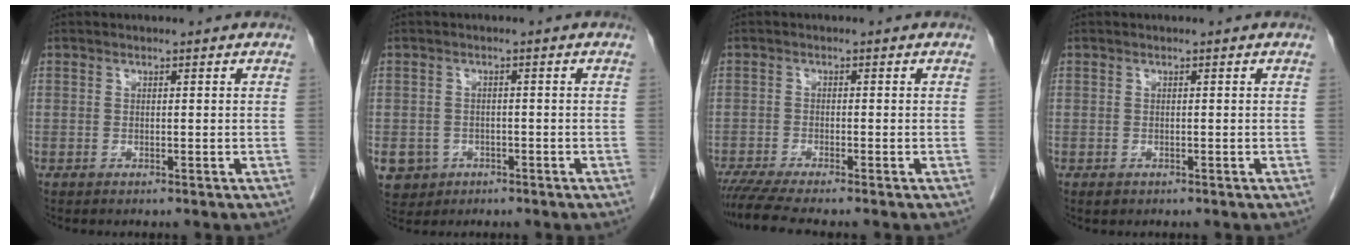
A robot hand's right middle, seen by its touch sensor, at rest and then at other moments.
{"total": 6.2, "force": [-2.8, 5.4, 1.4], "torque": [-0.035, 0.003, -0.039]}
{"total": 5.2, "force": [-4.5, -0.5, 2.6], "torque": [-0.042, -0.016, -0.079]}
{"total": 0.6, "force": [-0.3, 0.5, 0.3], "torque": [-0.006, 0.001, -0.003]}